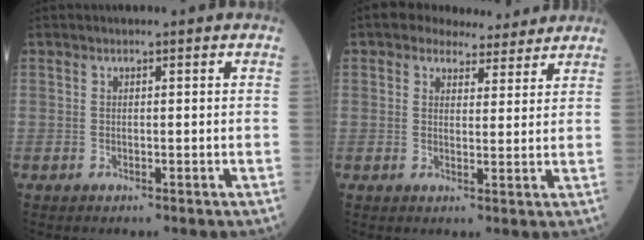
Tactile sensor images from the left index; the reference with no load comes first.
{"total": 6.8, "force": [5.9, 2.9, 1.7], "torque": [-0.014, 0.012, 0.076]}